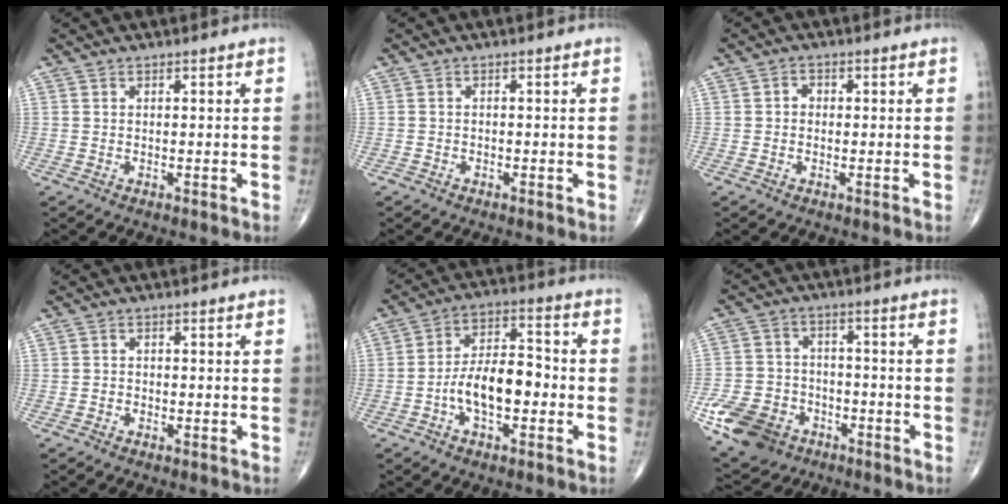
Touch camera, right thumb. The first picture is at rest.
{"total": 0.6, "force": [-0.5, 0.4, 0.1], "torque": [-0.001, 0.001, -0.013]}
{"total": 1.8, "force": [-0.1, 1.5, 0.9], "torque": [-0.004, 0.009, -0.005]}
{"total": 0.9, "force": [-0.6, 0.7, 0.2], "torque": [0.001, 0.003, -0.015]}
{"total": 11.1, "force": [-2.8, 5.6, 9.2], "torque": [-0.147, 0.036, -0.057]}
{"total": 12.8, "force": [-6.3, 9.7, 5.5], "torque": [-0.092, 0.032, -0.104]}